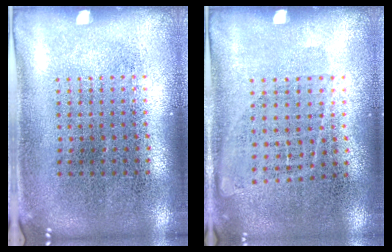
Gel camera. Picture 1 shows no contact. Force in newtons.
{"total": 1.1, "press": 0.9, "slide": 0.7}